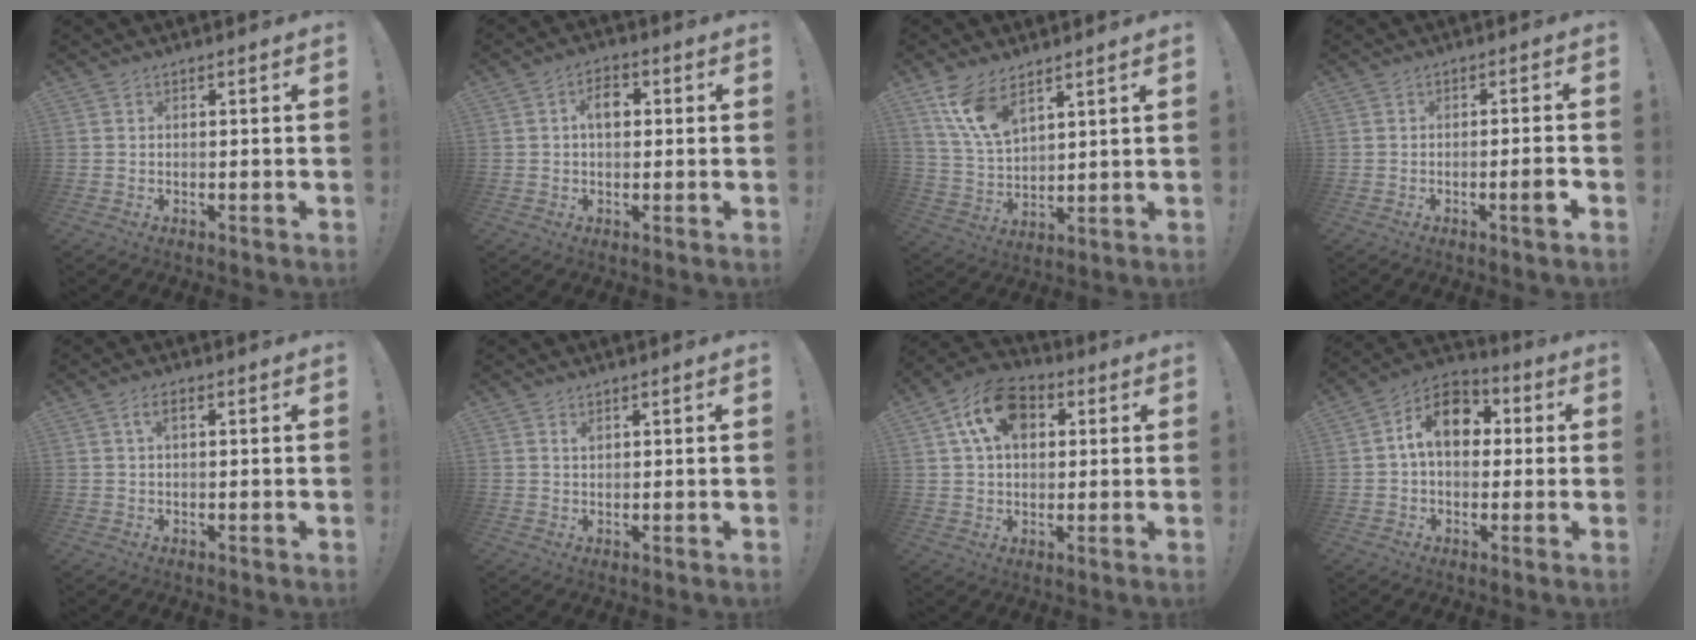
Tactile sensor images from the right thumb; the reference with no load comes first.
{"total": 6.0, "force": [0.8, 3.8, 4.6], "torque": [-0.065, 0.008, 0.009]}
{"total": 11.7, "force": [7.8, 5.3, 6.9], "torque": [-0.143, -0.037, 0.150]}
{"total": 4.9, "force": [-1.8, 0.0, 4.6], "torque": [-0.067, -0.003, -0.030]}
{"total": 2.9, "force": [0.8, 1.4, 2.5], "torque": [-0.041, 0.005, 0.013]}
{"total": 0.9, "force": [0.7, 0.4, 0.5], "torque": [-0.001, -0.005, 0.011]}
{"total": 14.1, "force": [5.4, 9.6, 8.8], "torque": [-0.138, -0.008, 0.103]}
{"total": 13.4, "force": [2.8, 9.3, 9.3], "torque": [-0.136, 0.009, 0.055]}